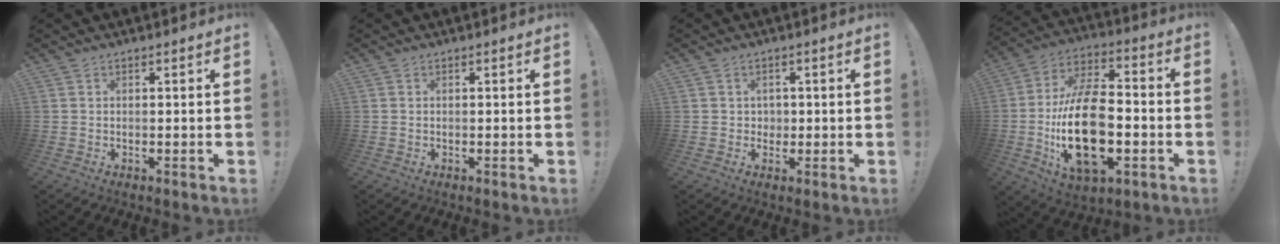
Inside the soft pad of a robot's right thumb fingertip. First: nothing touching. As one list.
[{"total": 0.0}, {"total": 2.8, "force": [0.5, 2.7, 0.4], "torque": [-0.005, -0.002, 0.007]}, {"total": 24.6, "force": [-4.9, 13.5, 20.0], "torque": [-0.382, 0.020, -0.077]}]